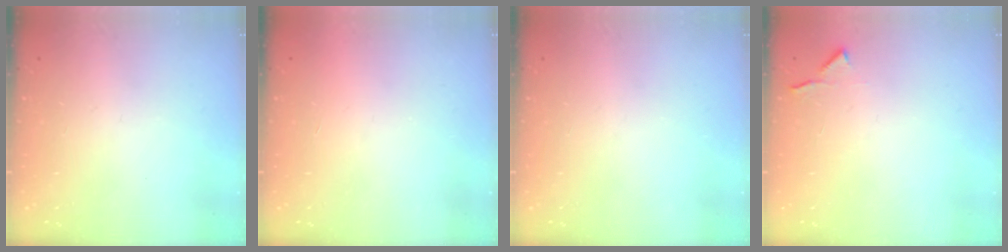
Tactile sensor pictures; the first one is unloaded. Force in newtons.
{"total": 1.5, "press": 1.5, "slide": 0.1}
{"total": 0.0}
{"total": 4.2, "press": 4.1, "slide": 0.6}